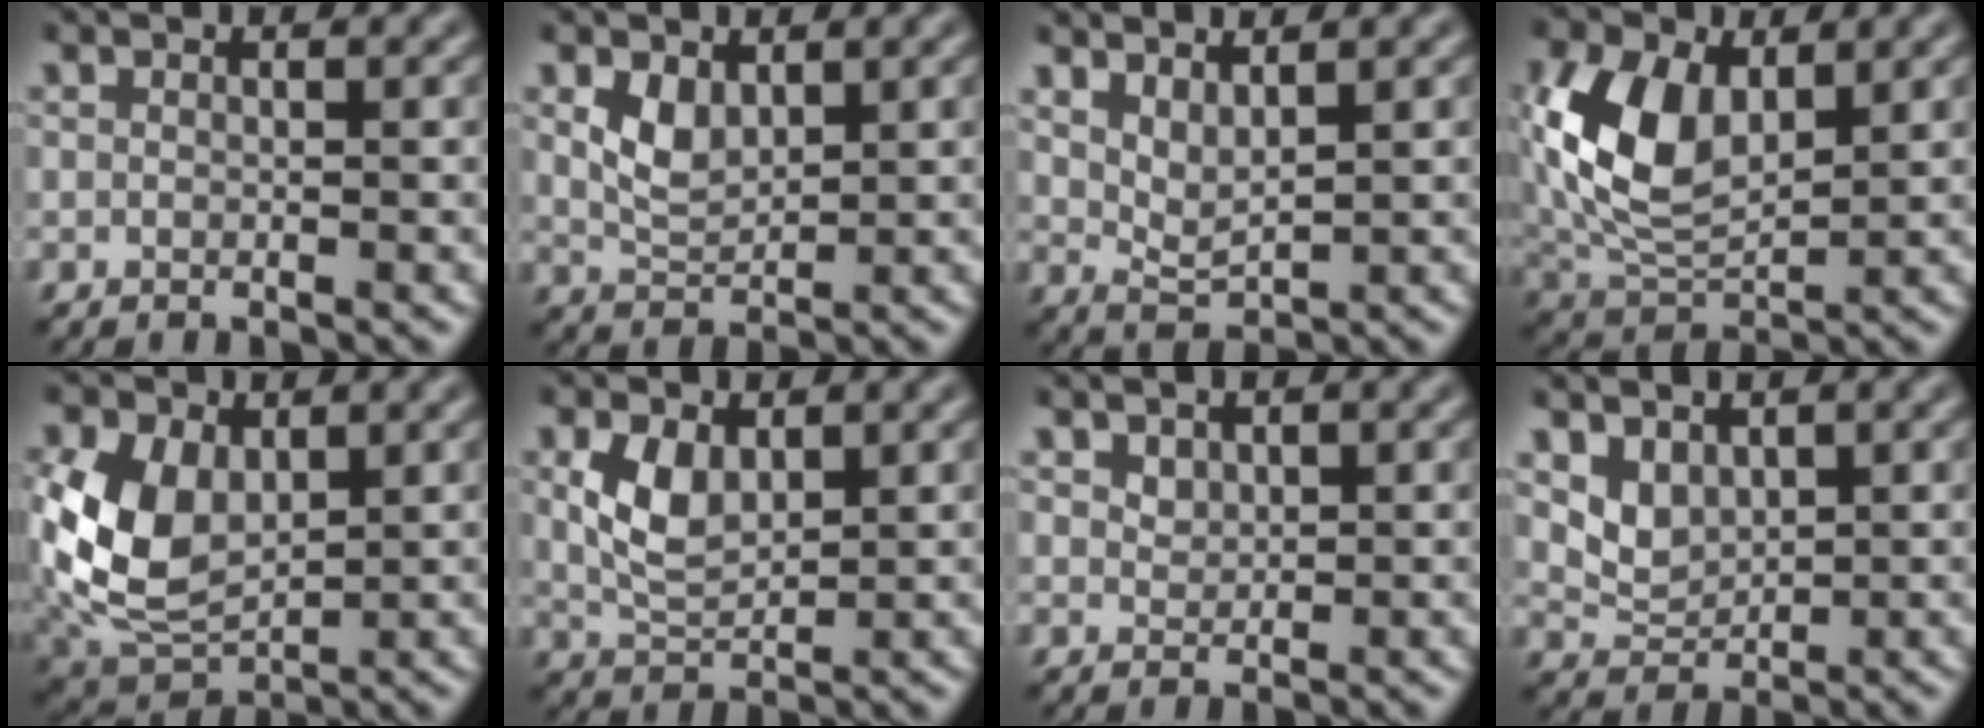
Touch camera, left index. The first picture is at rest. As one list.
[{"total": 1.9, "force": [0.6, 1.3, 1.3], "torque": [-0.035, -0.004, 0.024]}, {"total": 1.9, "force": [1.3, 0.5, 1.3], "torque": [-0.031, -0.005, 0.039]}, {"total": 8.0, "force": [1.2, 4.9, 6.2], "torque": [-0.146, 0.002, 0.028]}, {"total": 7.7, "force": [0.2, 5.2, 5.7], "torque": [-0.148, -0.004, 0.010]}, {"total": 2.9, "force": [0.5, 1.8, 2.2], "torque": [-0.056, 0.000, 0.022]}, {"total": 0.8, "force": [0.5, 0.6, 0.1], "torque": [-0.006, -0.002, 0.019]}, {"total": 1.9, "force": [1.0, 1.3, 0.9], "torque": [-0.027, -0.007, 0.033]}]